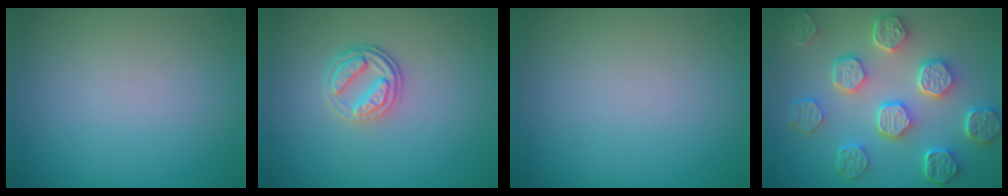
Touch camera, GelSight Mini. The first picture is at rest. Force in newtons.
{"total": 2.8, "press": 2.4, "slide": 1.3}
{"total": 0.0}
{"total": 7.6, "press": 5.9, "slide": 4.8}